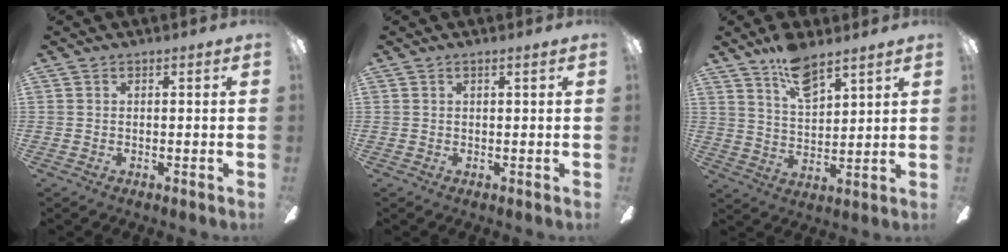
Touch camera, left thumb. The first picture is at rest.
{"total": 0.8, "force": [0.5, 0.0, 0.7], "torque": [-0.014, -0.001, 0.008]}
{"total": 9.8, "force": [7.6, 3.5, 5.2], "torque": [-0.093, -0.038, 0.134]}